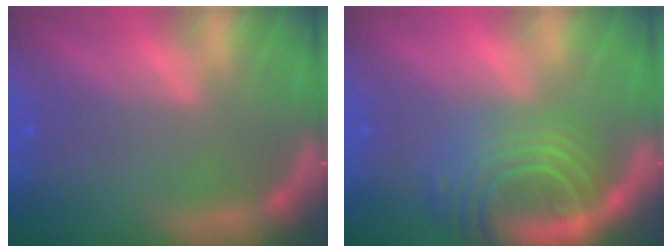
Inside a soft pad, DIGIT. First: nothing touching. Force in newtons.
{"total": 10.0}